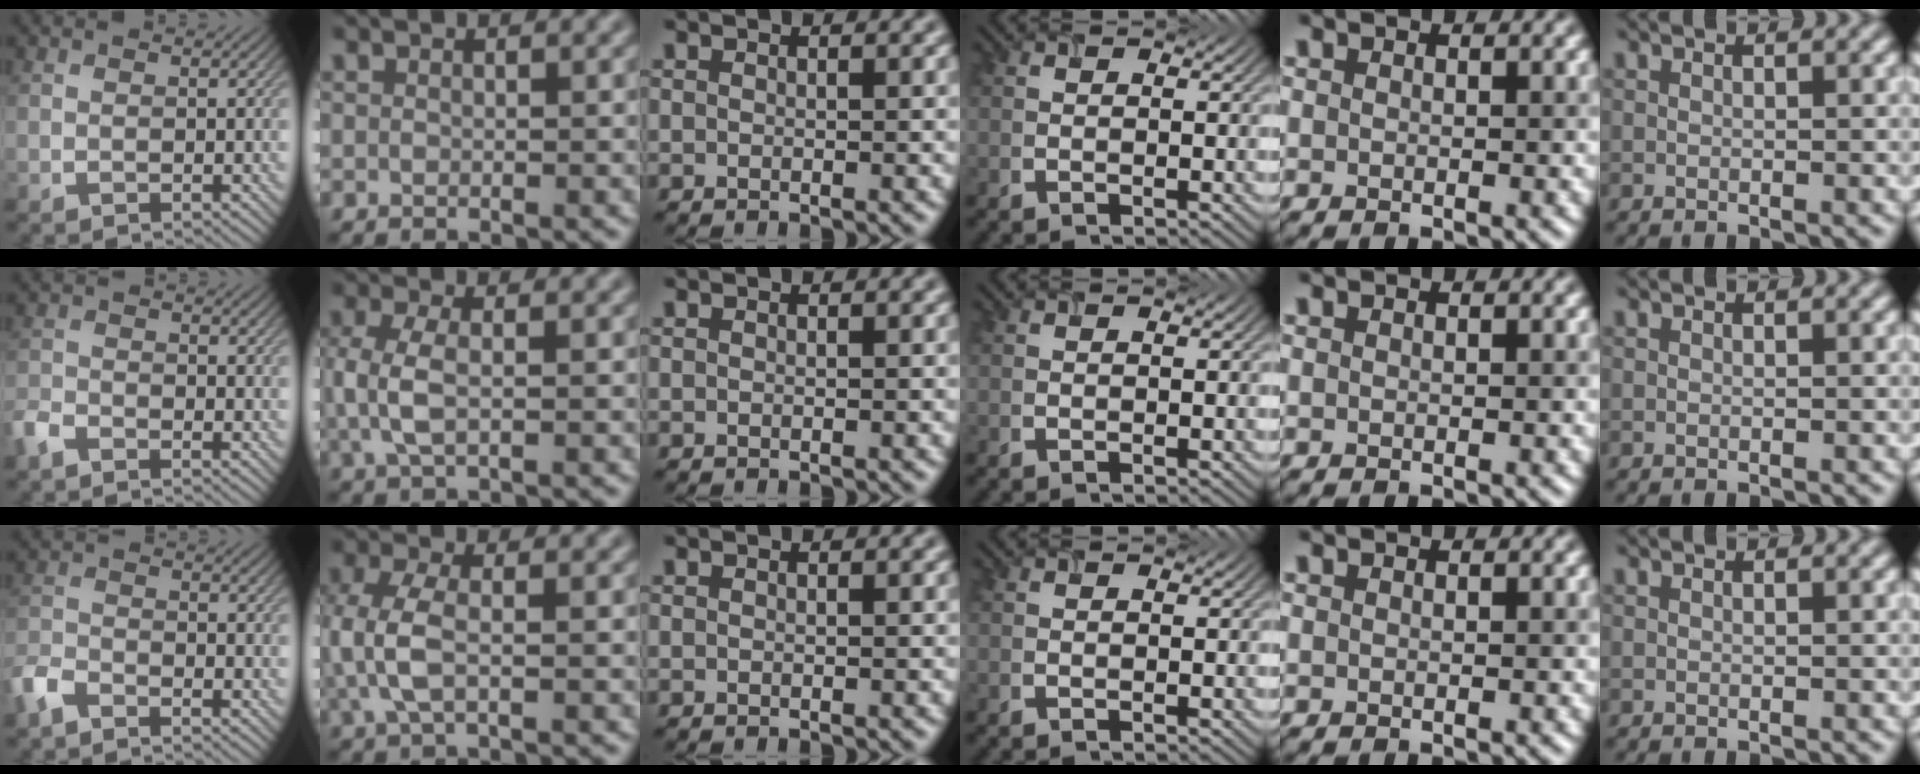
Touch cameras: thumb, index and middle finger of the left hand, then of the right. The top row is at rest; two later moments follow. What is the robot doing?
{"motion": "insert", "object": "airpods case & airpods"}